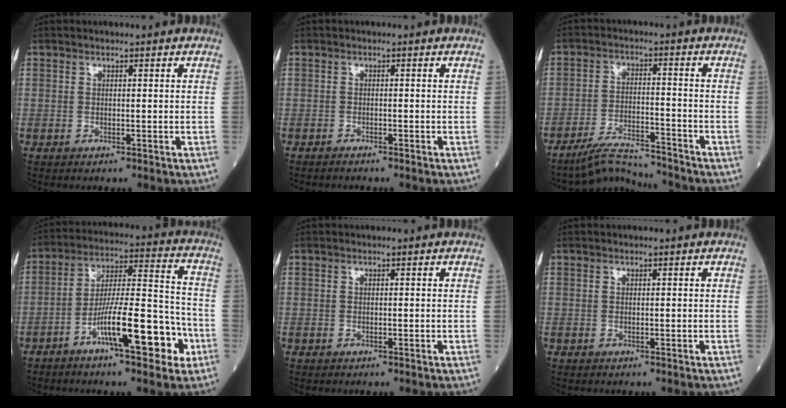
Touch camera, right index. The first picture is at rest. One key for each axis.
{"total": 0.5, "fx": -0.5, "fy": 0.0, "fz": 0.1, "tx": -0.006, "ty": 0.000, "tz": -0.007}
{"total": 6.8, "fx": -6.8, "fy": 0.2, "fz": 0.8, "tx": -0.019, "ty": -0.002, "tz": -0.118}
{"total": 13.8, "fx": -6.3, "fy": 2.4, "fz": 12.0, "tx": -0.204, "ty": 0.016, "tz": -0.102}
{"total": 0.0}
{"total": 0.0}